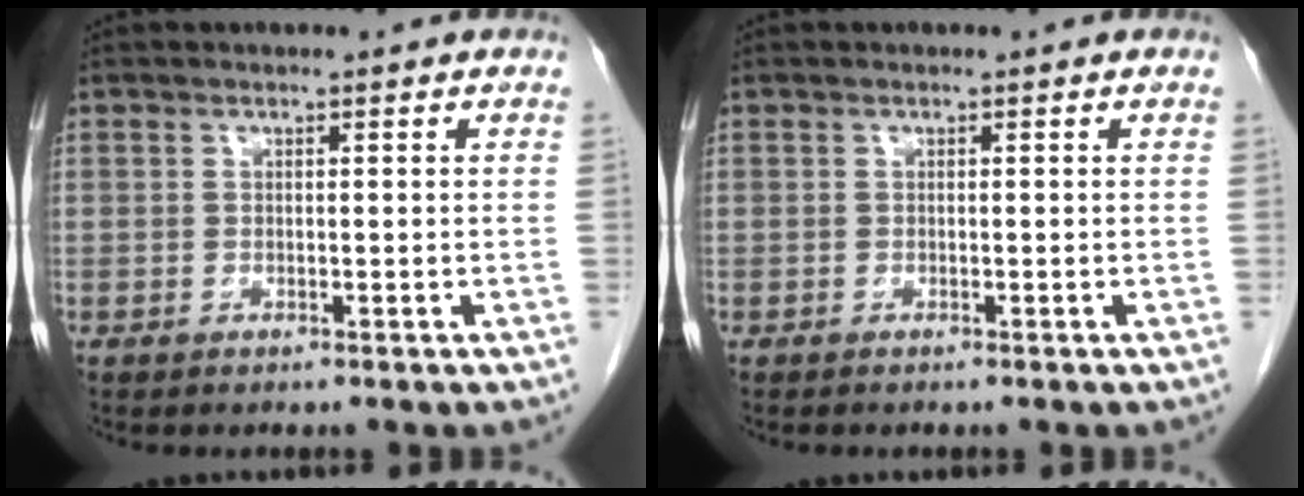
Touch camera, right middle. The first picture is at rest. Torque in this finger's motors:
{"motor_torque": [-0.18, -0.02, -0.03, 0.00]}